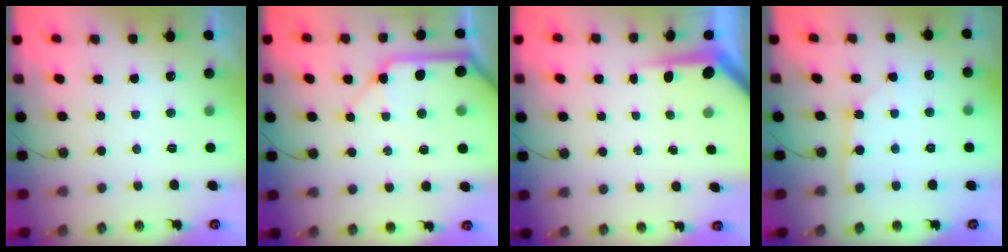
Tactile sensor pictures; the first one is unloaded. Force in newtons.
{"total": 13.3, "press": 13.2, "slide": 1.7}
{"total": 4.4, "press": 4.4, "slide": 0.4}
{"total": 3.0, "press": 3.0, "slide": 0.2}